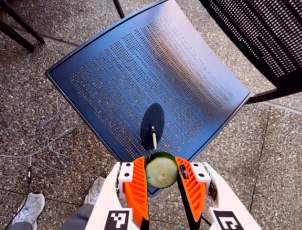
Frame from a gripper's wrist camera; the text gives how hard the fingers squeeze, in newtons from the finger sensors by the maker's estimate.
{"total": 9.2, "left": 8.6, "right": 9.8}